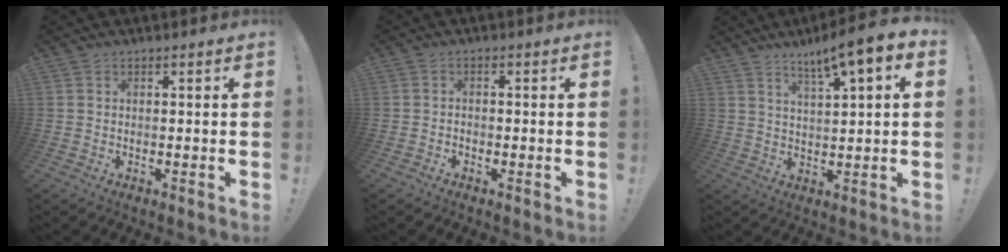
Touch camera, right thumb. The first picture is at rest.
{"total": 1.4, "force": [-1.3, 0.5, 0.3], "torque": [-0.015, 0.009, -0.021]}
{"total": 8.8, "force": [5.4, 0.8, 6.9], "torque": [-0.108, -0.038, 0.087]}